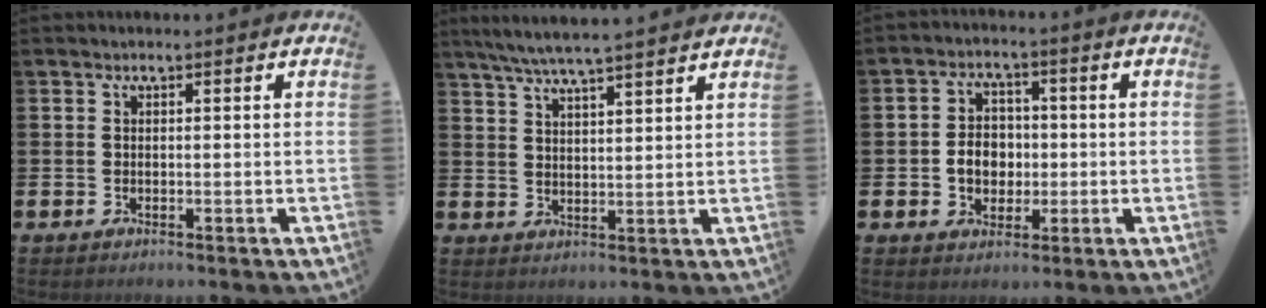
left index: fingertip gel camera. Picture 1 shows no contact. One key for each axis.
{"total": 6.0, "fx": 5.7, "fy": -0.2, "fz": 2.0, "tx": -0.046, "ty": -0.028, "tz": 0.099}
{"total": 4.7, "fx": -0.5, "fy": 3.9, "fz": 2.5, "tx": -0.034, "ty": 0.003, "tz": -0.019}